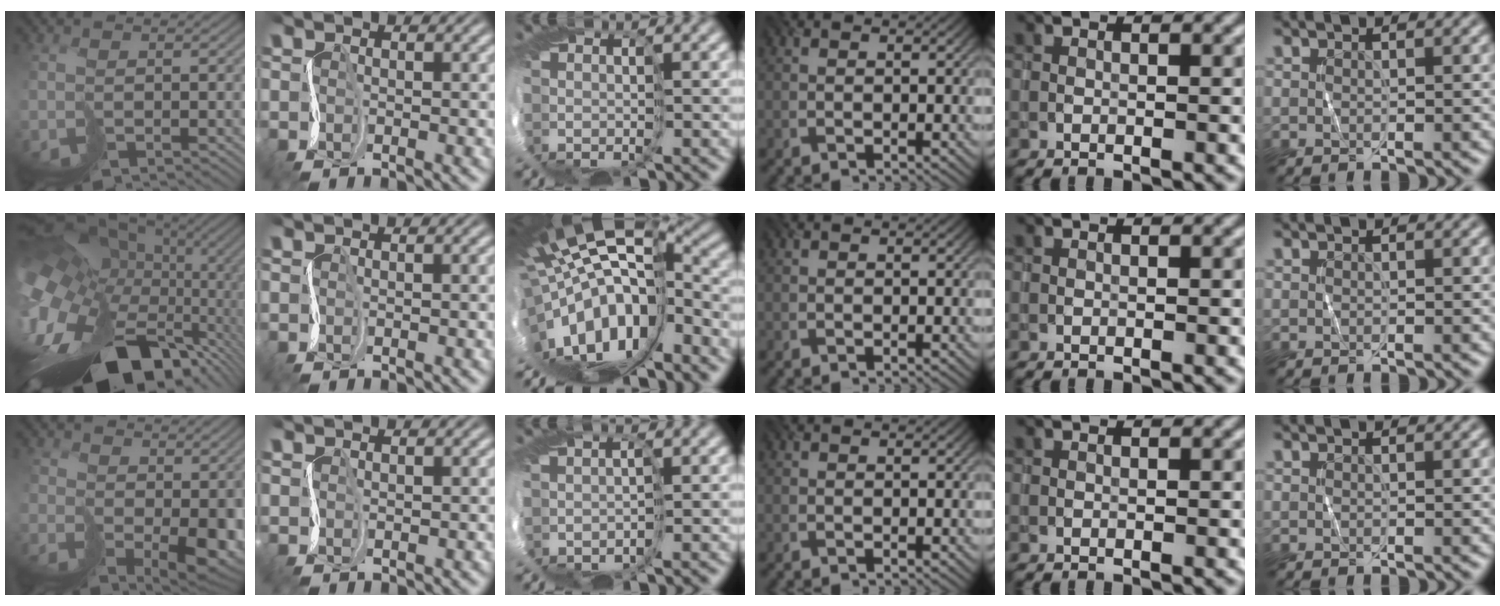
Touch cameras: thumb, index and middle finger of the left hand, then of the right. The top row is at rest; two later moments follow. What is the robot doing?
{"motion": "cut", "object": "wrapping paper"}